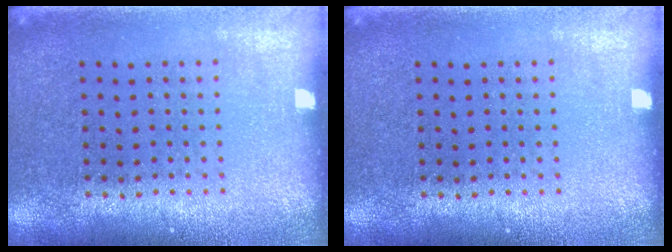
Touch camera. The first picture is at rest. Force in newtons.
{"total": 0.0}